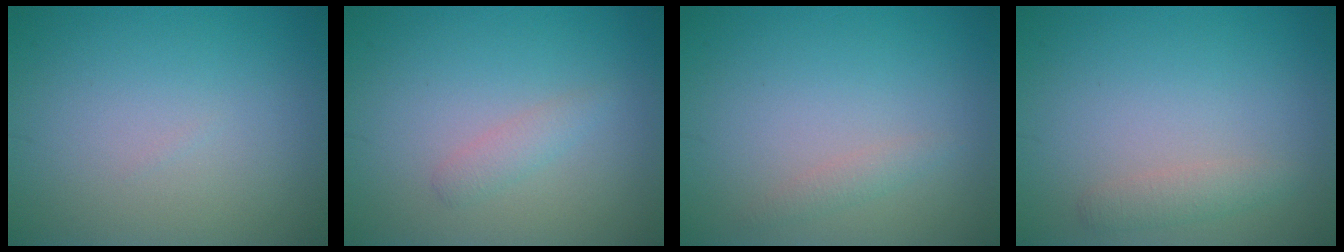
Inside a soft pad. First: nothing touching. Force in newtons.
{"total": 1.3, "press": 1.3, "slide": 0.1}
{"total": 1.0, "press": 1.0, "slide": 0.0}
{"total": 1.5, "press": 1.5, "slide": 0.0}